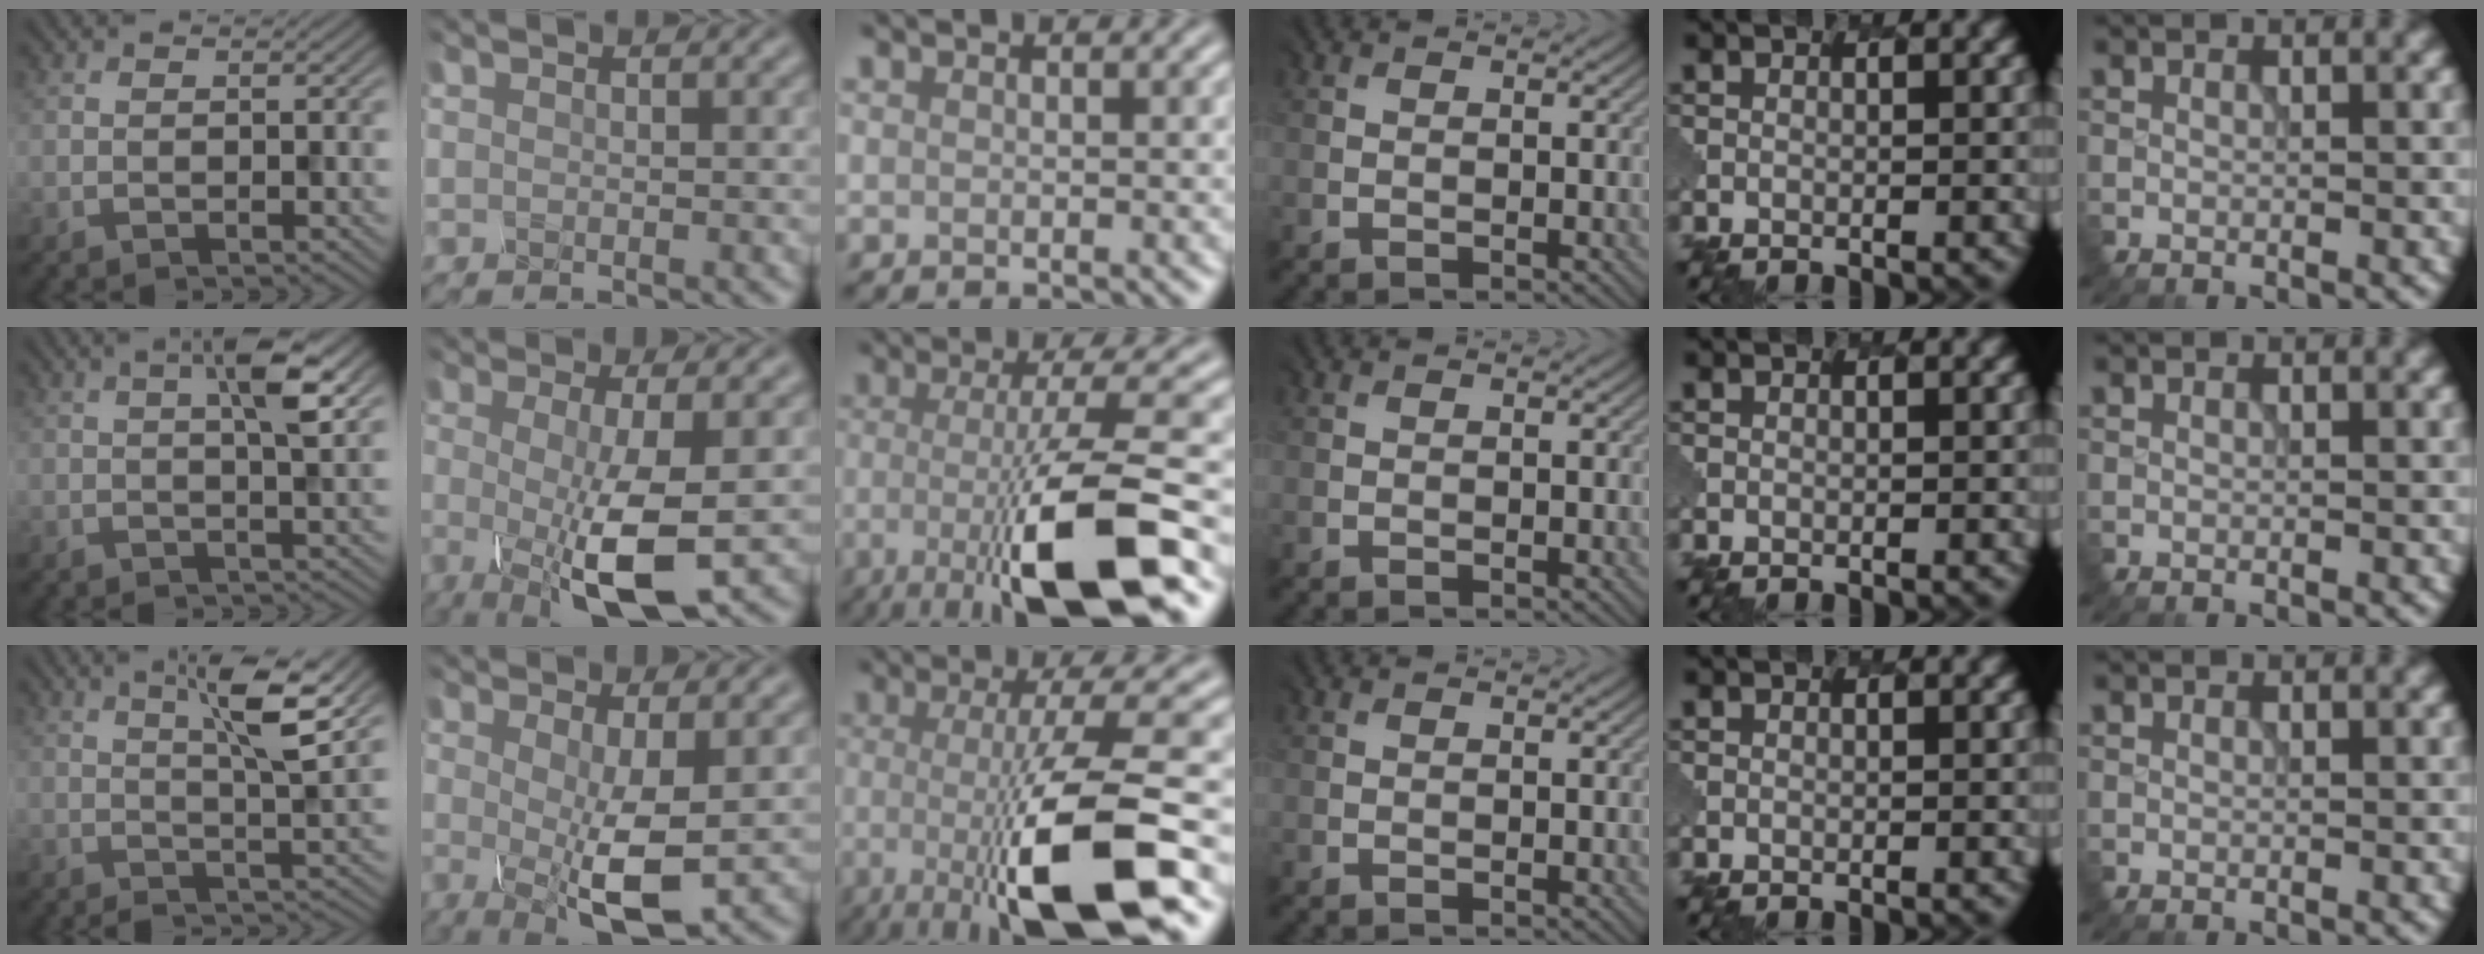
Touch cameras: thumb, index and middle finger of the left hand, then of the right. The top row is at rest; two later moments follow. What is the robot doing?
{"motion": "disassemble", "object": "battery cover"}